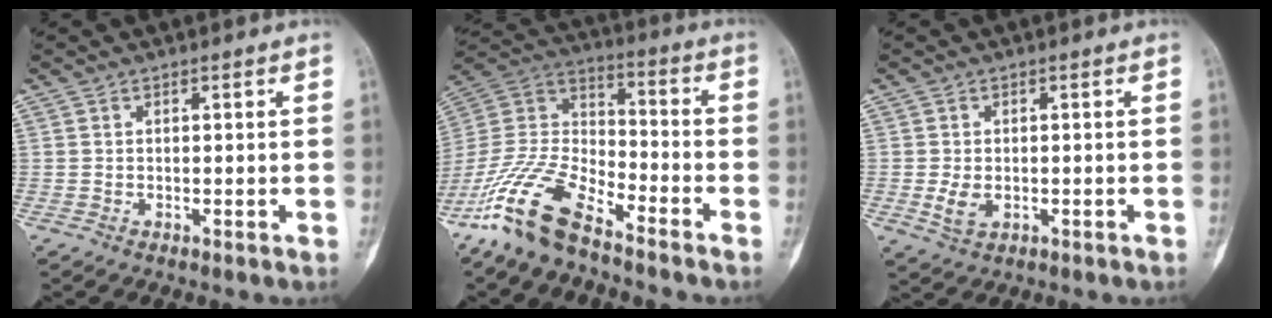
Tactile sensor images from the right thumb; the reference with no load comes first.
{"total": 16.1, "force": [-11.6, 5.7, 9.5], "torque": [-0.192, 0.065, -0.230]}
{"total": 3.6, "force": [-0.7, 2.4, 2.6], "torque": [-0.051, -0.003, -0.006]}